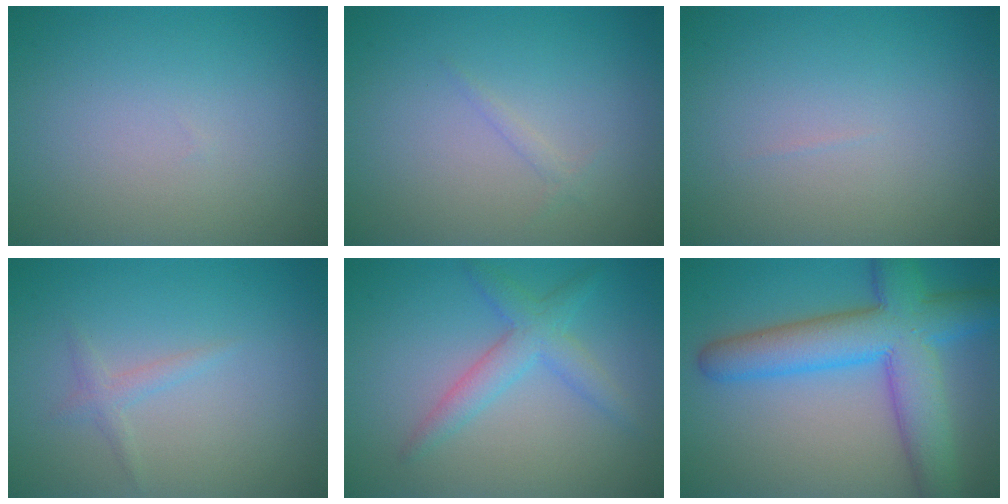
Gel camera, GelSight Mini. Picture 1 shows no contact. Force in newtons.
{"total": 0.6, "press": 0.6, "slide": 0.1}
{"total": 0.0}
{"total": 1.1, "press": 1.1, "slide": 0.1}
{"total": 3.1, "press": 3.1, "slide": 0.0}
{"total": 9.0, "press": 9.0, "slide": 0.5}